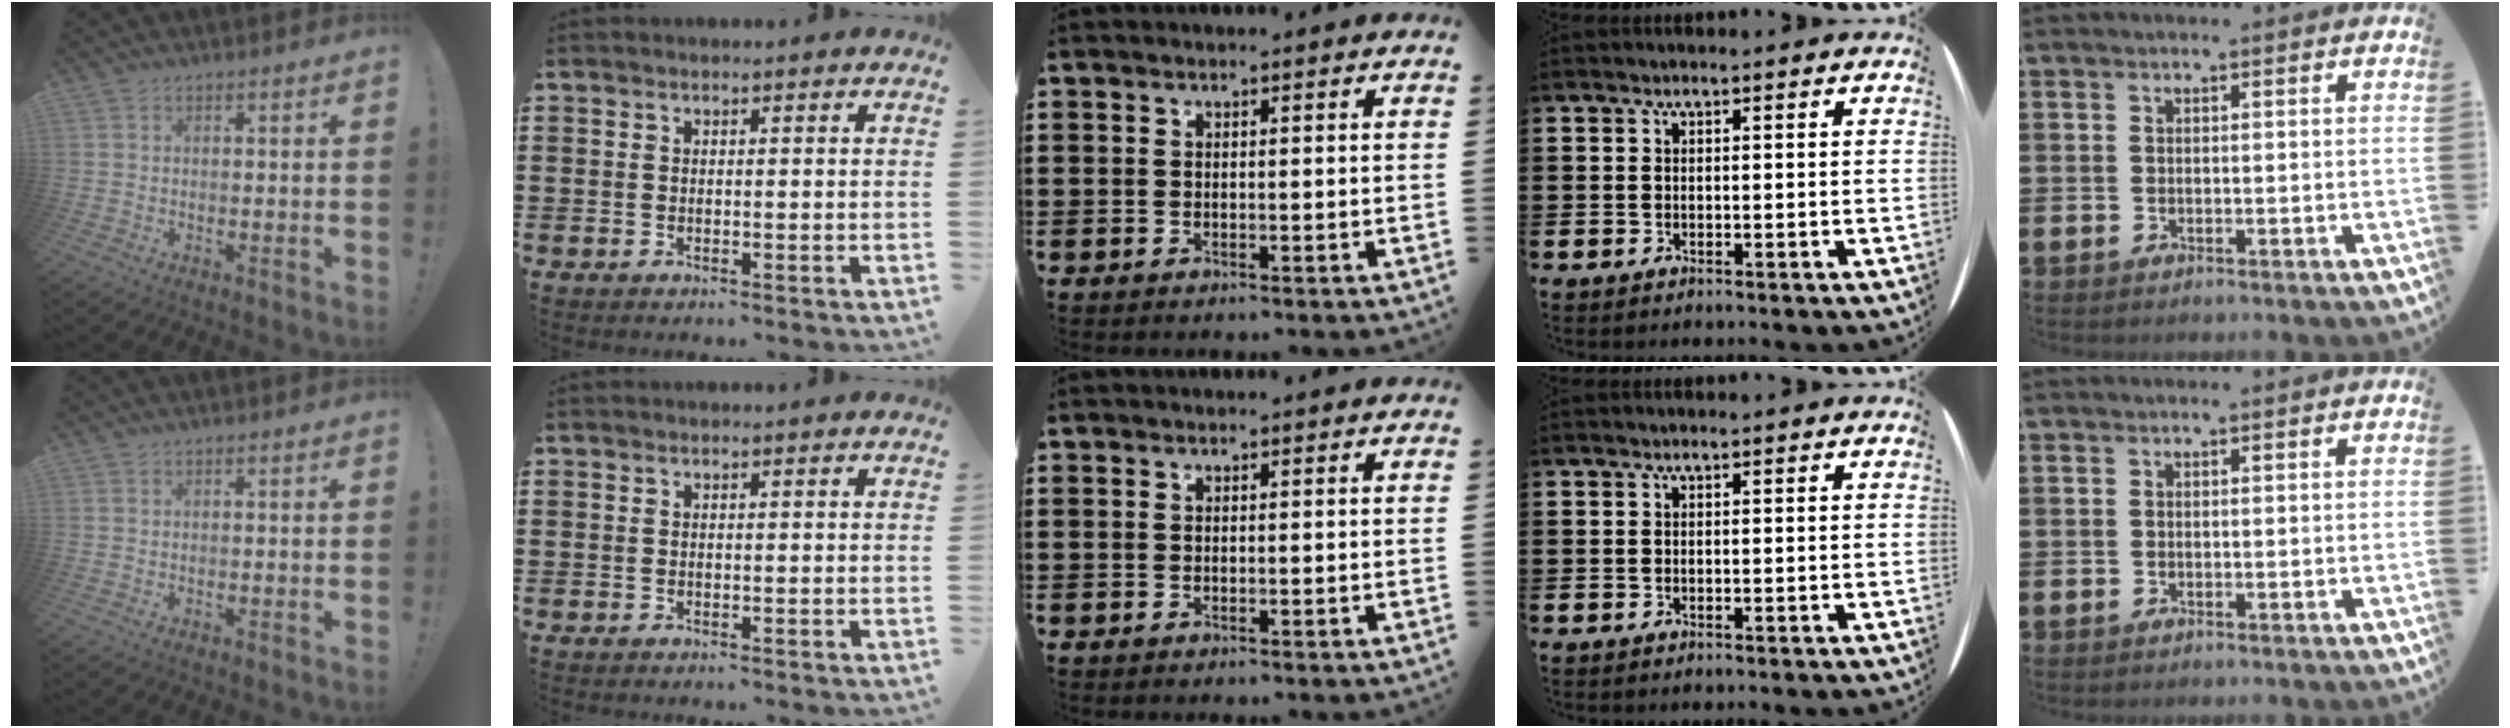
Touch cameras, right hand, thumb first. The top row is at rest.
{}